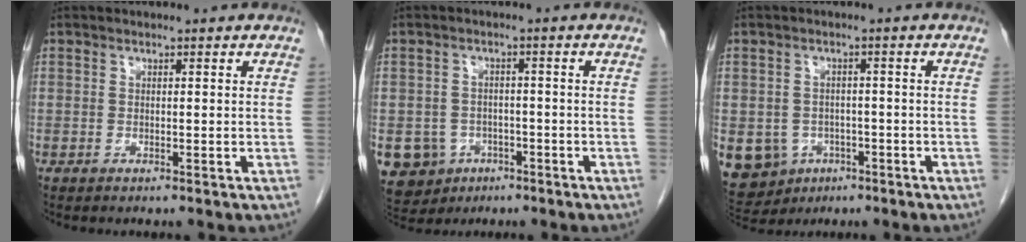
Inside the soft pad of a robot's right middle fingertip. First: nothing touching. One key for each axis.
{"total": 7.6, "fx": -3.4, "fy": 6.6, "fz": 1.4, "tx": -0.038, "ty": 0.008, "tz": -0.043}
{"total": 11.9, "fx": -4.7, "fy": 10.2, "fz": 3.8, "tx": -0.111, "ty": 0.007, "tz": -0.057}